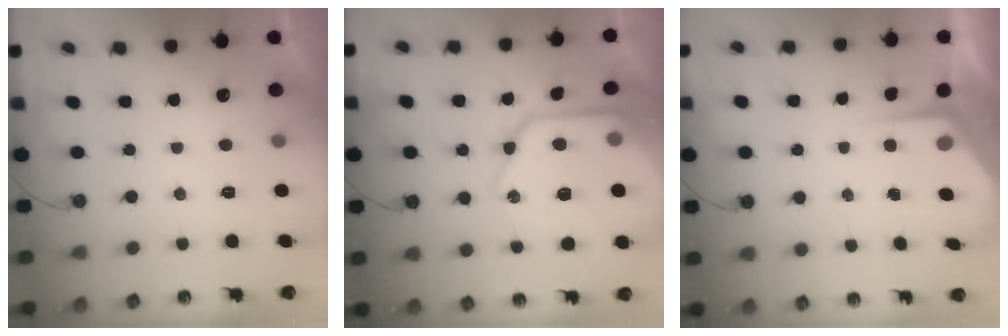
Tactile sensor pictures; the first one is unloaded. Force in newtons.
{"total": 23.8, "press": 23.7, "slide": 2.1}
{"total": 5.1, "press": 5.1, "slide": 0.1}